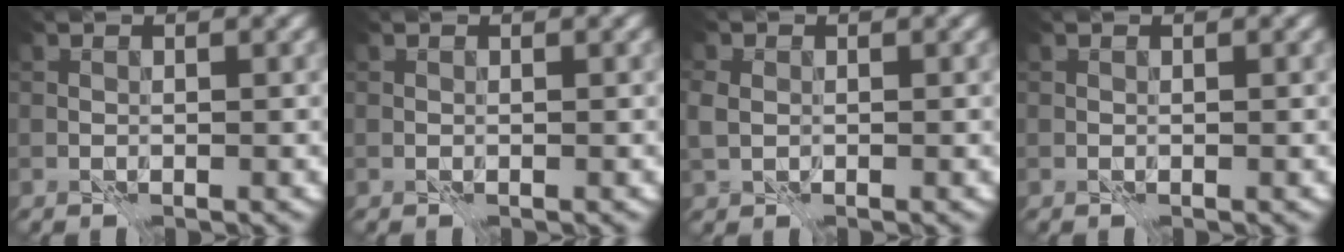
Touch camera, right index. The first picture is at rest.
{"total": 0.0}
{"total": 1.8, "force": [-0.1, 1.5, 0.9], "torque": [-0.025, -0.003, -0.006]}
{"total": 0.0}